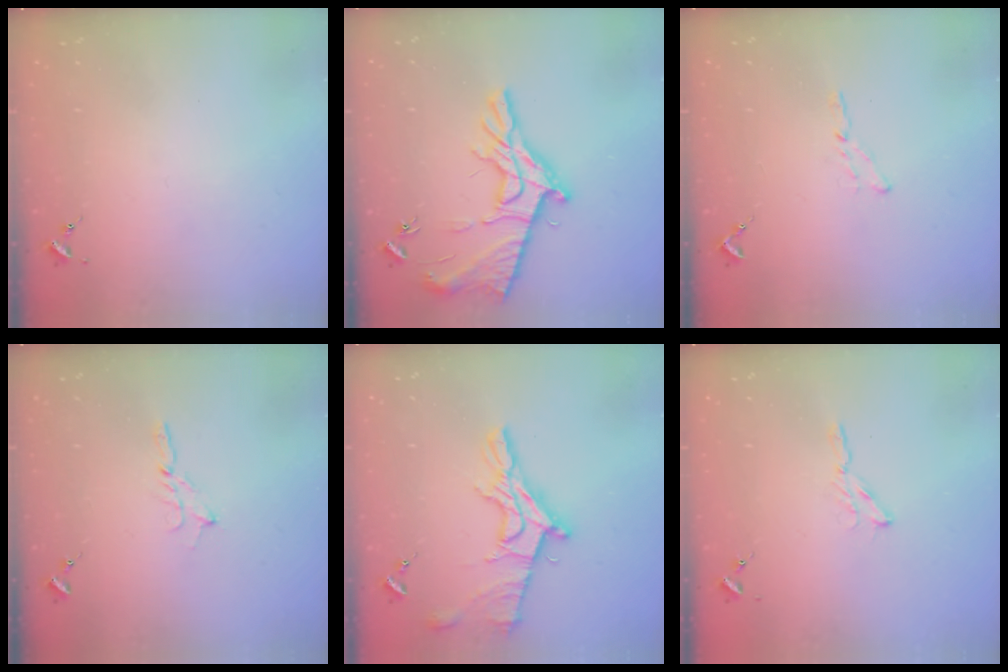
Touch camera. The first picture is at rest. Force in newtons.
{"total": 17.4, "press": 17.3, "slide": 0.9}
{"total": 3.5, "press": 3.5, "slide": 0.4}
{"total": 2.3, "press": 2.3, "slide": 0.2}
{"total": 14.1, "press": 14.1, "slide": 1.3}
{"total": 2.9, "press": 2.9, "slide": 0.3}